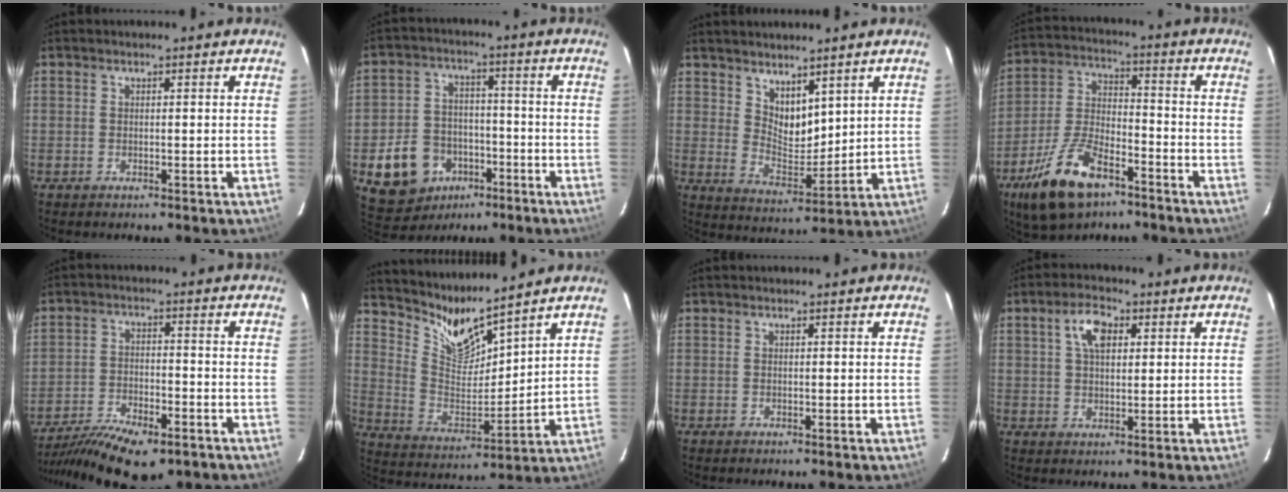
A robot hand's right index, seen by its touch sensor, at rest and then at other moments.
{"total": 12.6, "force": [-5.8, 10.2, 4.3], "torque": [-0.123, 0.027, -0.072]}
{"total": 6.9, "force": [4.9, 3.6, 3.2], "torque": [-0.046, -0.005, 0.097]}
{"total": 15.4, "force": [-9.5, 6.8, 10.0], "torque": [-0.217, -0.011, -0.174]}
{"total": 15.5, "force": [-11.5, 5.6, 8.7], "torque": [-0.187, -0.035, -0.189]}
{"total": 9.5, "force": [9.0, 0.4, 3.1], "torque": [-0.066, -0.031, 0.181]}
{"total": 0.0}
{"total": 5.9, "force": [2.2, 3.2, 4.4], "torque": [-0.082, 0.016, 0.041]}